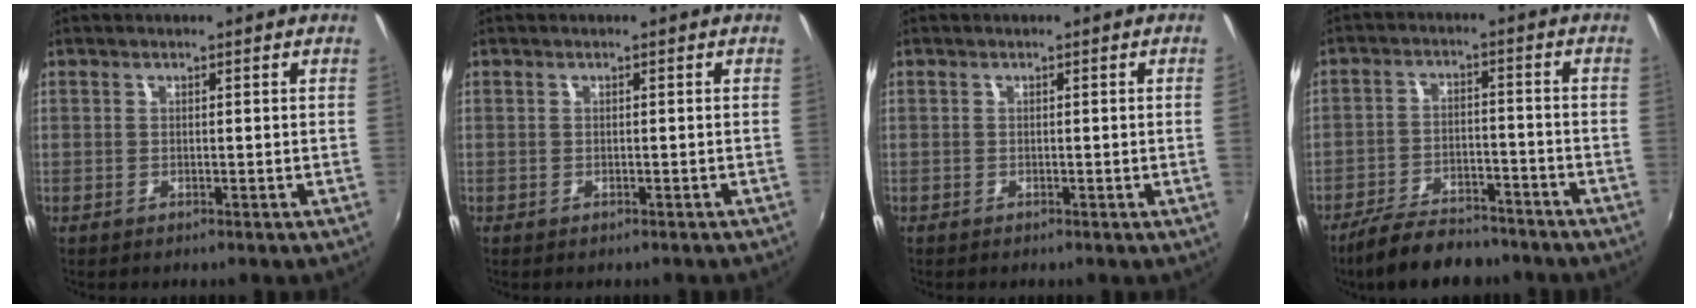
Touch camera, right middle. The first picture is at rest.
{"total": 0.0}
{"total": 0.8, "force": [0.0, -0.5, 0.7], "torque": [-0.002, -0.005, 0.000]}
{"total": 11.5, "force": [-9.6, 3.9, 5.1], "torque": [-0.117, -0.004, -0.151]}